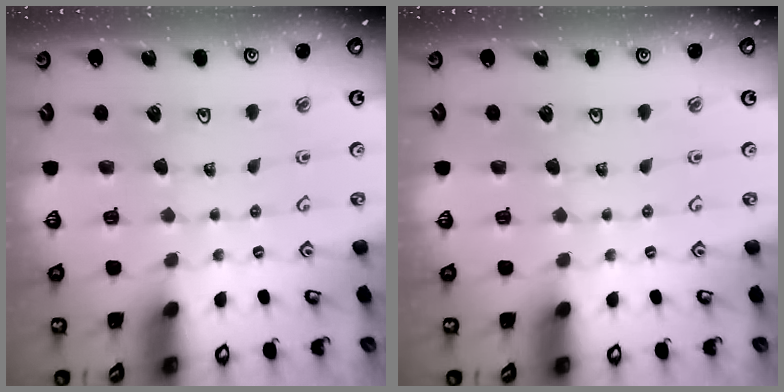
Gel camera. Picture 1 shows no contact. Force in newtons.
{"total": 0.0}